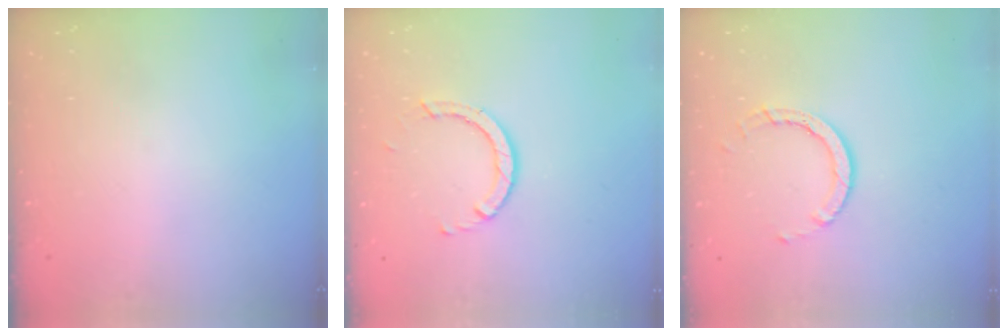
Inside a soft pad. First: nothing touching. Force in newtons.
{"total": 3.1, "press": 3.1, "slide": 0.1}
{"total": 5.0, "press": 5.0, "slide": 0.3}